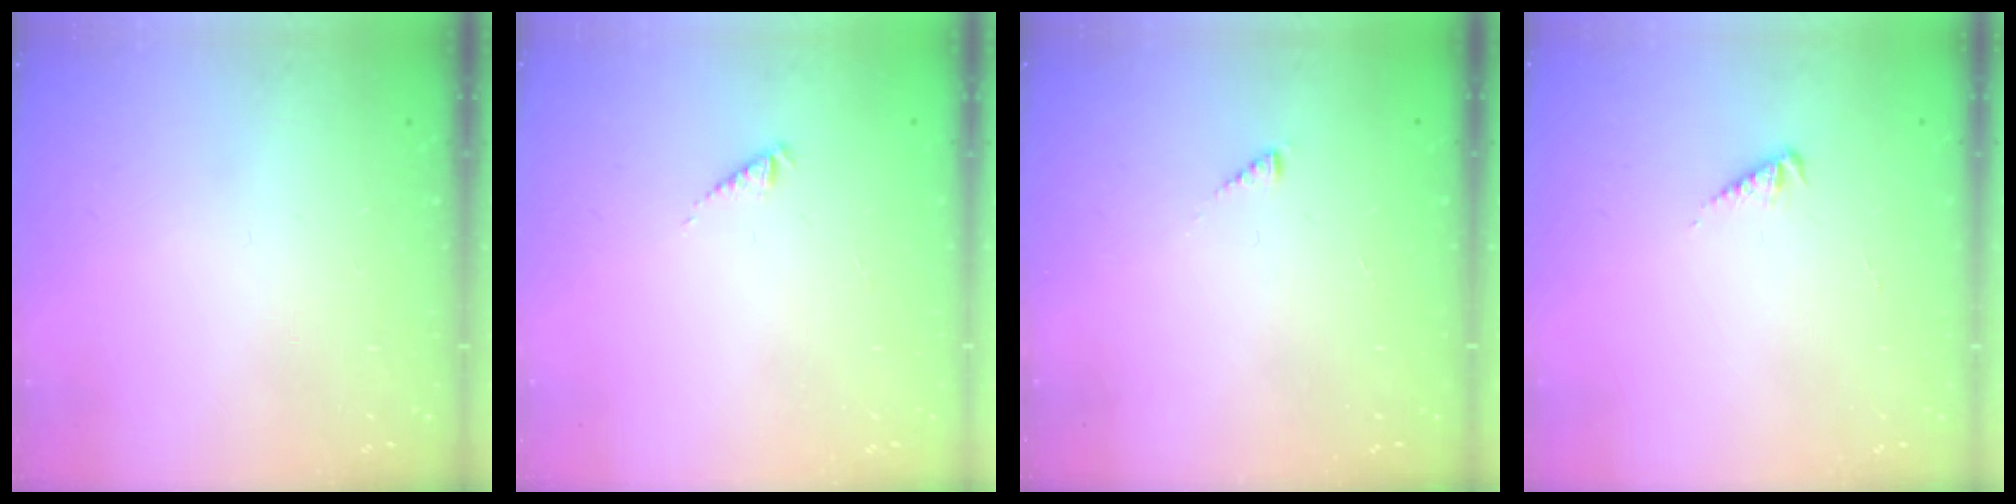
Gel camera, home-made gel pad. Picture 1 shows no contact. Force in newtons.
{"total": 2.4, "press": 2.4, "slide": 0.4}
{"total": 2.2, "press": 2.2, "slide": 0.4}
{"total": 2.4, "press": 2.3, "slide": 0.5}